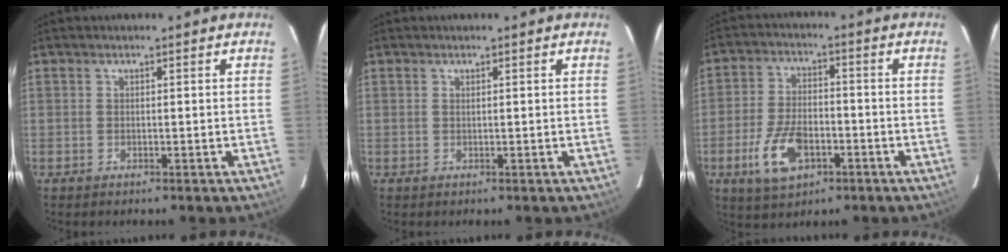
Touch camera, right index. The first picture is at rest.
{"total": 0.0}
{"total": 10.8, "force": [-4.6, 5.9, 7.7], "torque": [-0.166, 0.000, -0.076]}